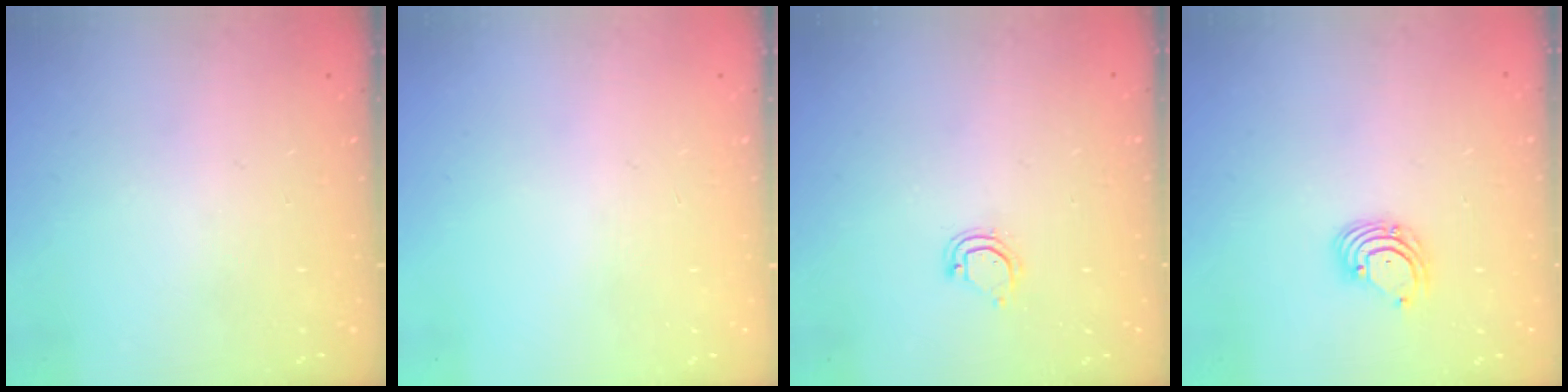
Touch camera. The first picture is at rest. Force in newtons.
{"total": 0.0}
{"total": 4.7, "press": 4.7, "slide": 0.2}
{"total": 2.7, "press": 2.7, "slide": 0.3}